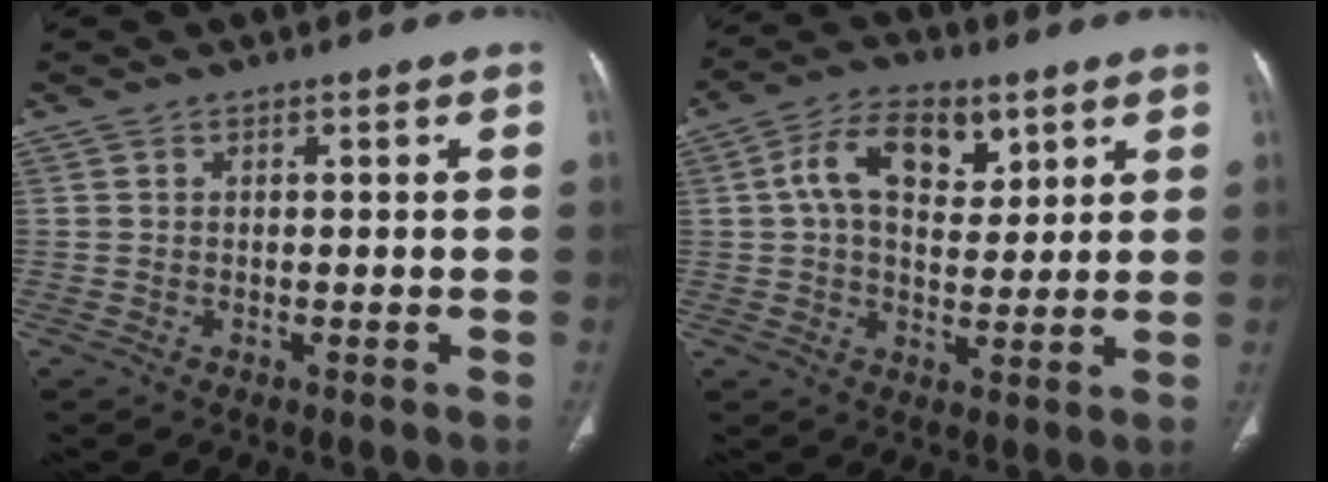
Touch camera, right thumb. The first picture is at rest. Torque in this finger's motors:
{"motor_torque": [0.01, 0.05, 0.42, -0.32, 0.35]}